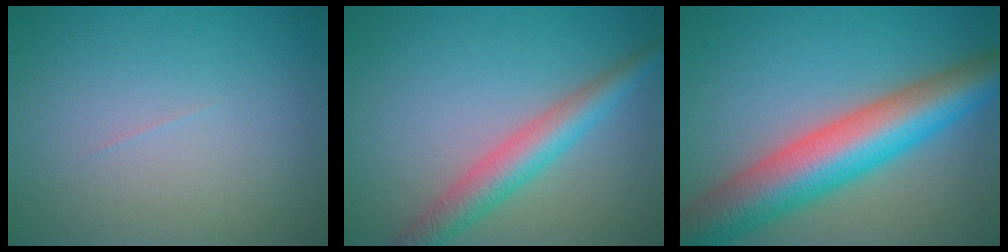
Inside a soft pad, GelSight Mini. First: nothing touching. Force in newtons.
{"total": 4.4, "press": 4.4, "slide": 0.2}
{"total": 10.6, "press": 10.6, "slide": 0.2}